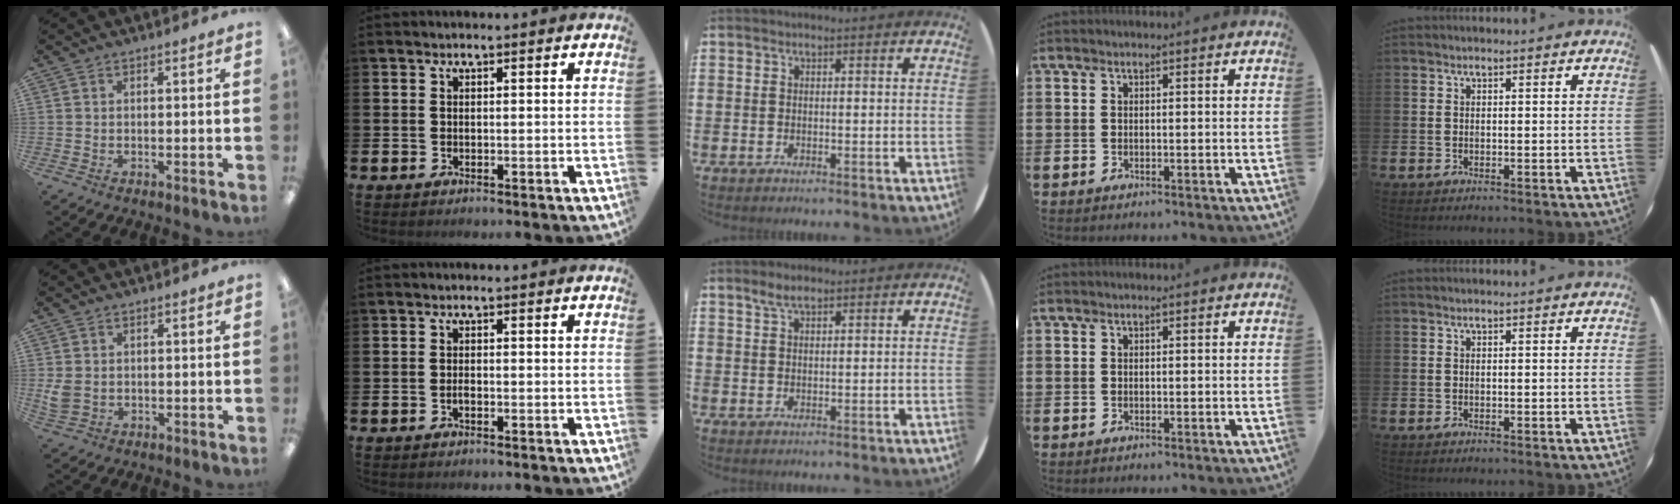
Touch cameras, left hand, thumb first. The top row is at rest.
{"thumb": {"total": 3.6, "force": [0.5, 2.9, 2.0], "torque": [-0.029, 0.002, 0.012]}, "index": {"total": 0.7, "force": [-0.4, 0.2, 0.5], "torque": [-0.009, -0.004, -0.008]}, "middle": {"total": 2.3, "force": [1.7, 0.7, 1.3], "torque": [-0.020, 0.002, 0.029]}}